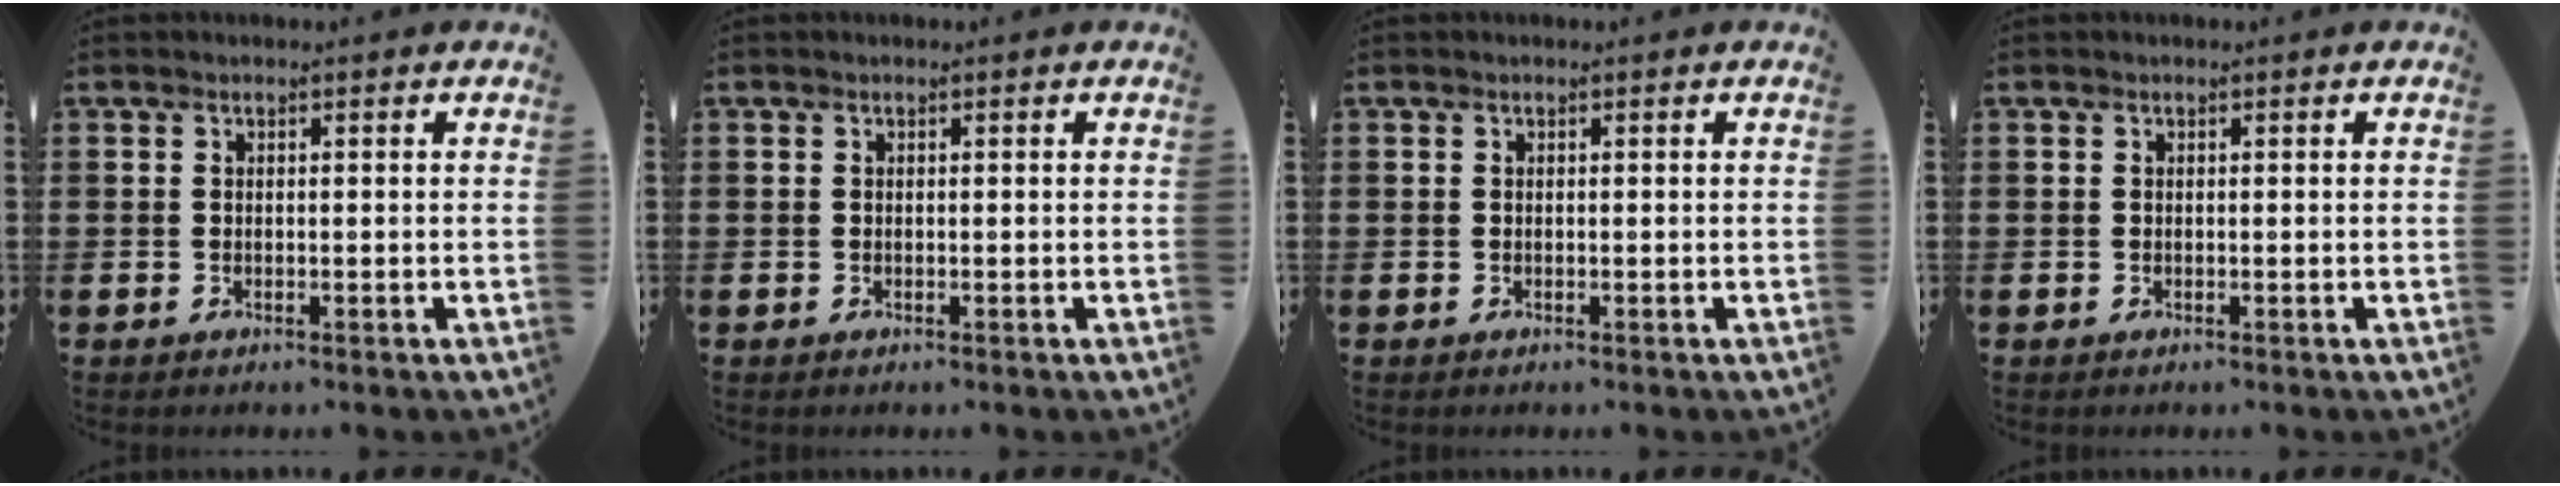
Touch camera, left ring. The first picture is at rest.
{"total": 0.0}
{"total": 0.0}
{"total": 0.0}